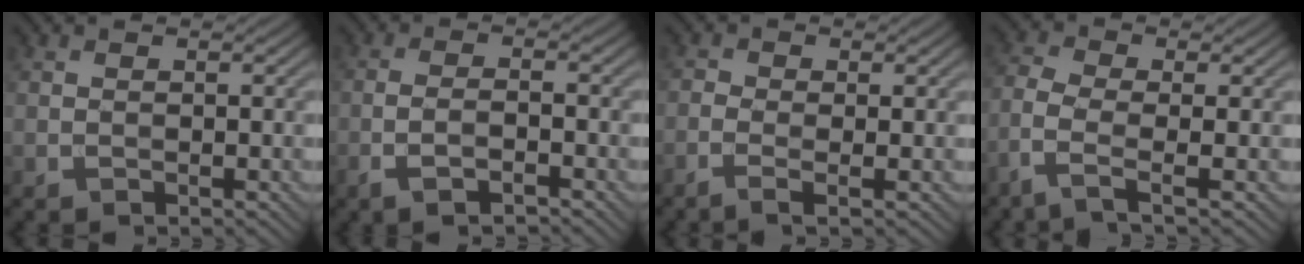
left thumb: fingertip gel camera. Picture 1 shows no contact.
{"total": 3.4, "force": [-2.0, 0.8, 2.6], "torque": [-0.055, 0.003, -0.044]}
{"total": 2.1, "force": [-0.9, 0.6, 1.8], "torque": [-0.043, 0.000, -0.025]}
{"total": 4.7, "force": [-2.2, 1.5, 3.8], "torque": [-0.095, -0.001, -0.062]}